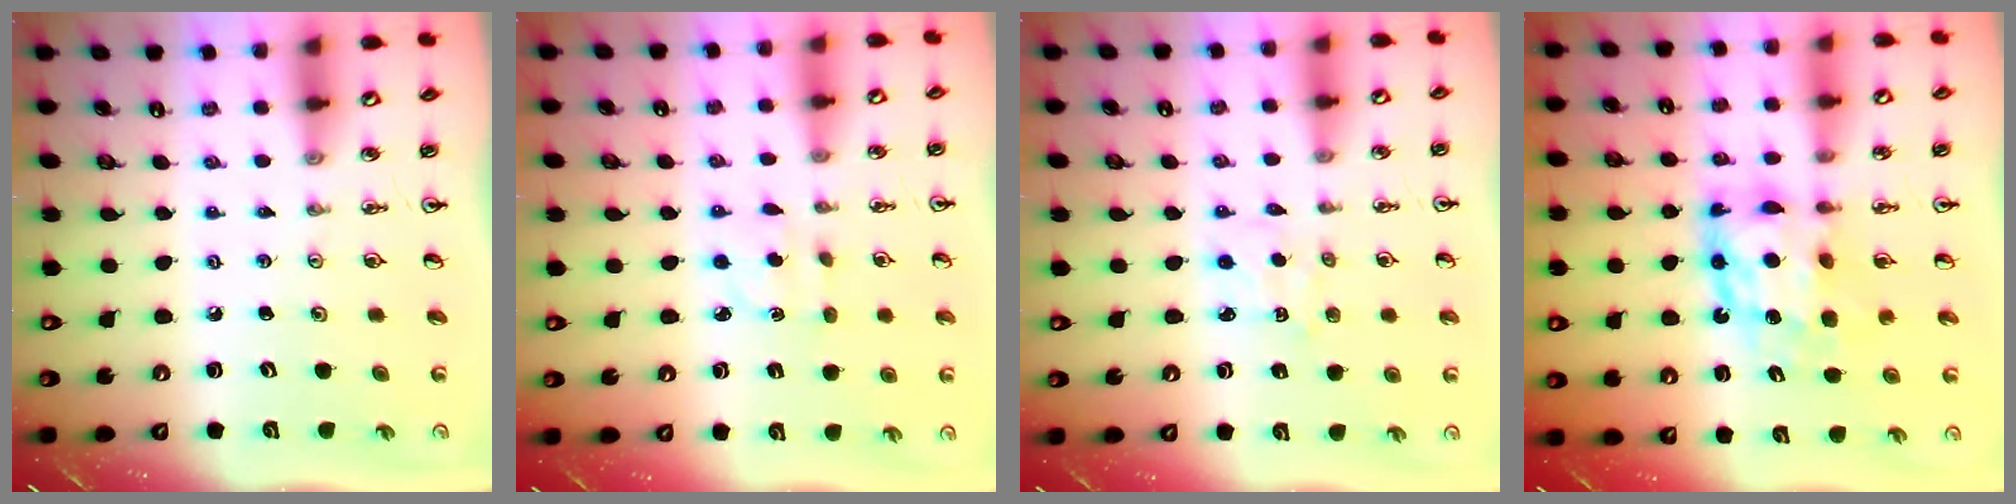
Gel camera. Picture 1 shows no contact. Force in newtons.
{"total": 2.3, "press": 2.1, "slide": 0.8}
{"total": 2.9, "press": 2.9, "slide": 0.4}
{"total": 10.5, "press": 10.5, "slide": 1.0}